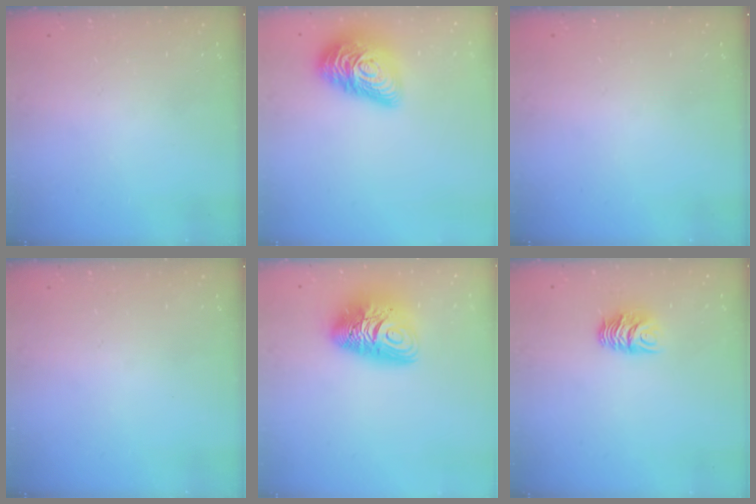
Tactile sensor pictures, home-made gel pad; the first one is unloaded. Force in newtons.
{"total": 18.1, "press": 18.0, "slide": 0.9}
{"total": 0.0}
{"total": 0.0}
{"total": 12.7, "press": 12.6, "slide": 1.3}
{"total": 7.0, "press": 6.9, "slide": 0.5}